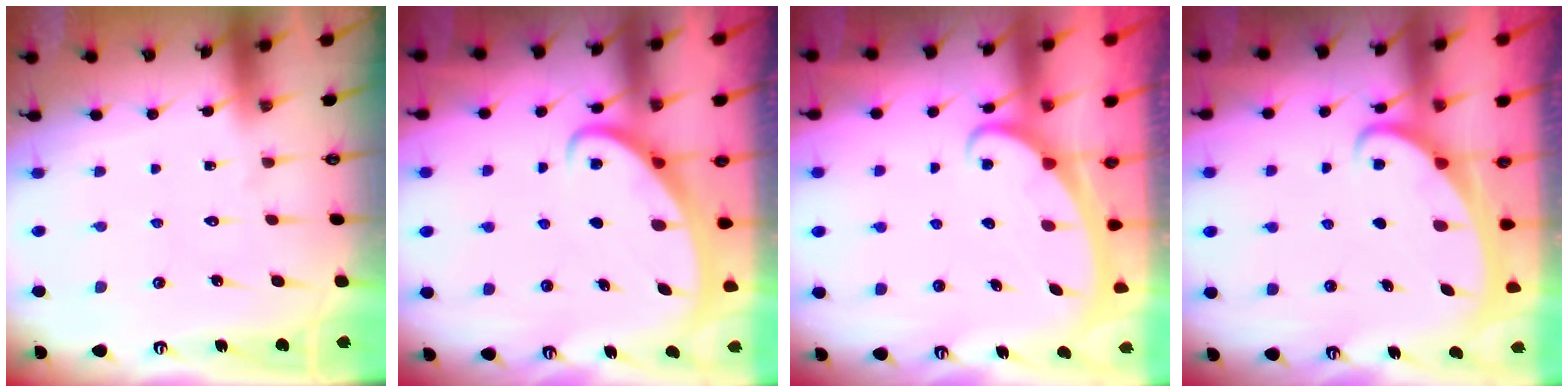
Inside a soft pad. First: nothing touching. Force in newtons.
{"total": 2.4, "press": 2.3, "slide": 0.3}
{"total": 2.3, "press": 2.3, "slide": 0.4}
{"total": 2.2, "press": 2.2, "slide": 0.3}